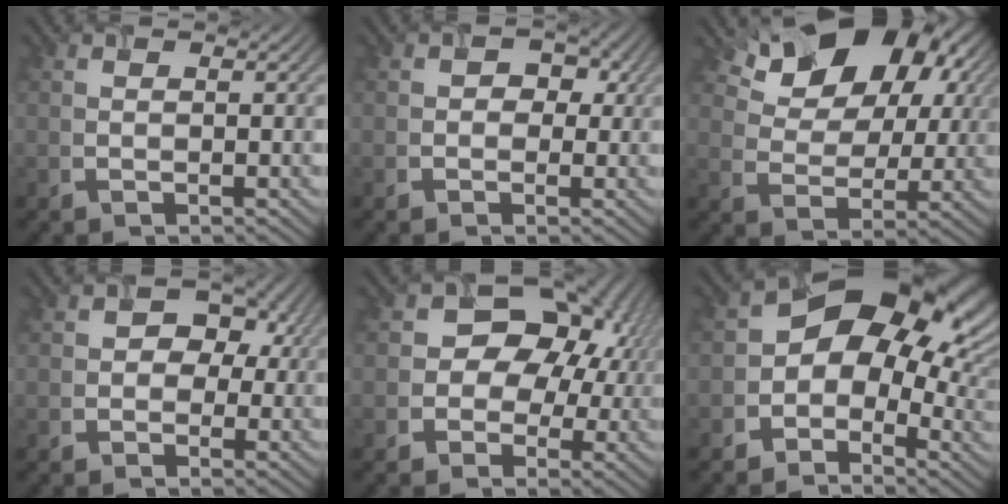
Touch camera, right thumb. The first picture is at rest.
{"total": 2.2, "force": [0.2, 2.1, 0.8], "torque": [0.011, 0.005, -0.014]}
{"total": 14.0, "force": [7.9, 8.9, 7.3], "torque": [-0.141, 0.025, 0.139]}
{"total": 4.5, "force": [0.6, 3.9, 2.1], "torque": [-0.007, 0.012, -0.021]}
{"total": 12.1, "force": [1.7, 10.1, 6.4], "torque": [-0.094, 0.021, -0.011]}
{"total": 12.0, "force": [1.2, 8.5, 8.4], "torque": [-0.103, -0.004, 0.003]}